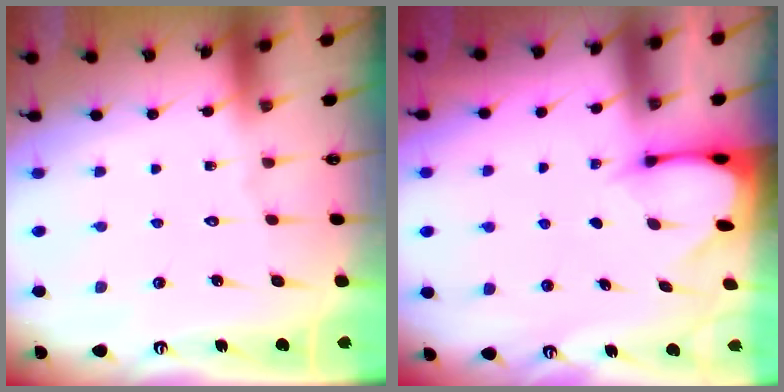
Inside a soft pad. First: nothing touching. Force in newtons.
{"total": 2.6, "press": 2.5, "slide": 0.3}